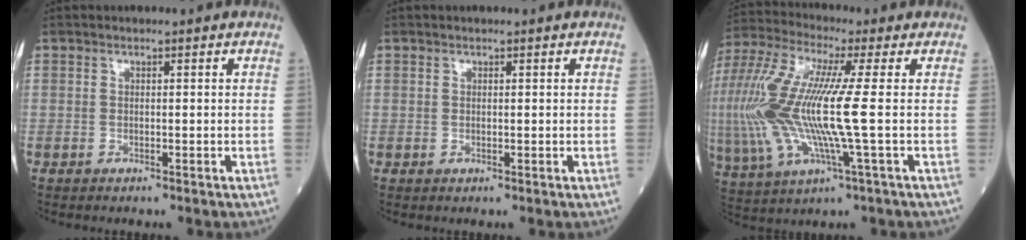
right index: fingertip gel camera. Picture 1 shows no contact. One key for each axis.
{"total": 0.0}
{"total": 18.8, "fx": -0.5, "fy": 2.6, "fz": 18.6, "tx": -0.436, "ty": 0.000, "tz": -0.010}